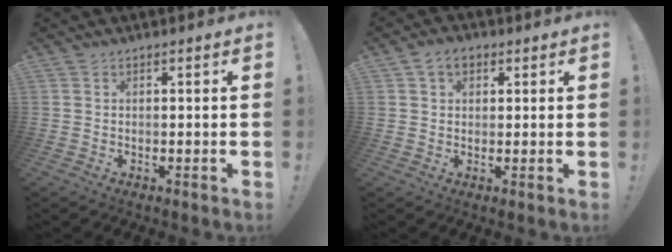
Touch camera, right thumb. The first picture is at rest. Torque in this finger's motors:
{"motor_torque": [-0.01, 0.01, 0.02, -0.02, 0.00]}